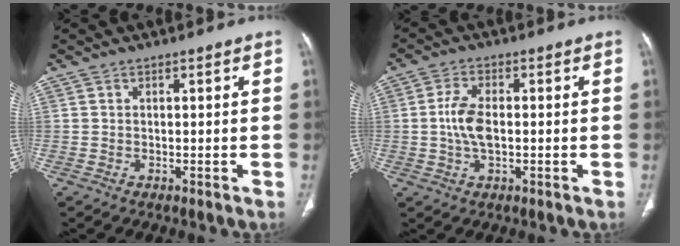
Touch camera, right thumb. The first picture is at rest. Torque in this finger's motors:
{"motor_torque": [0.72, 1.49, 0.92, -0.73, 0.31]}